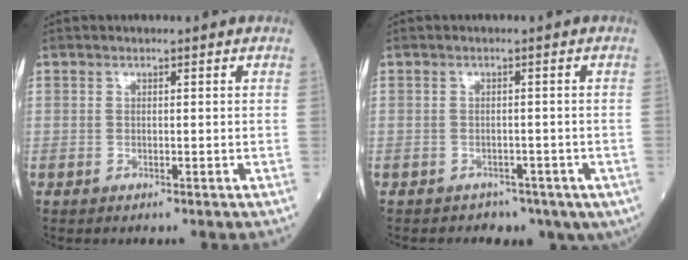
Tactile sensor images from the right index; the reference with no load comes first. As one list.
[{"total": 5.2, "force": [-3.2, 3.8, 1.3], "torque": [-0.009, 0.012, -0.038]}]